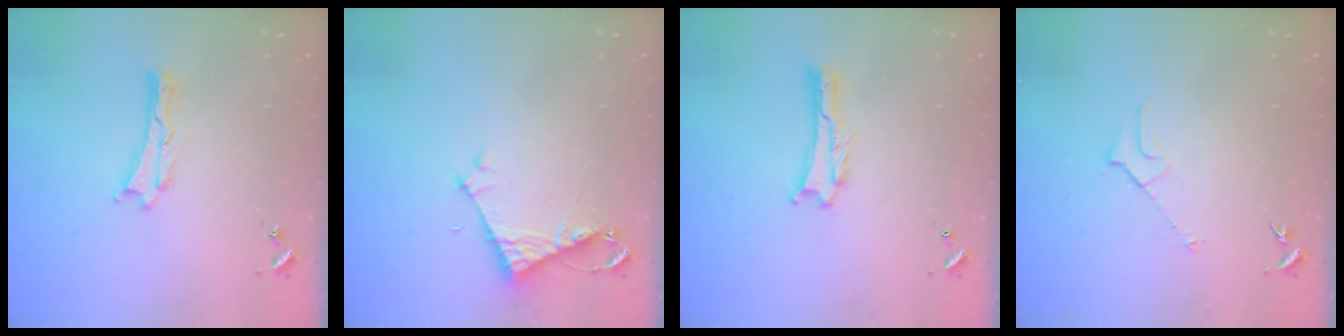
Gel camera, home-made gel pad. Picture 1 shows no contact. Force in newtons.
{"total": 4.9, "press": 4.9, "slide": 0.2}
{"total": 0.0}
{"total": 2.3, "press": 2.3, "slide": 0.2}